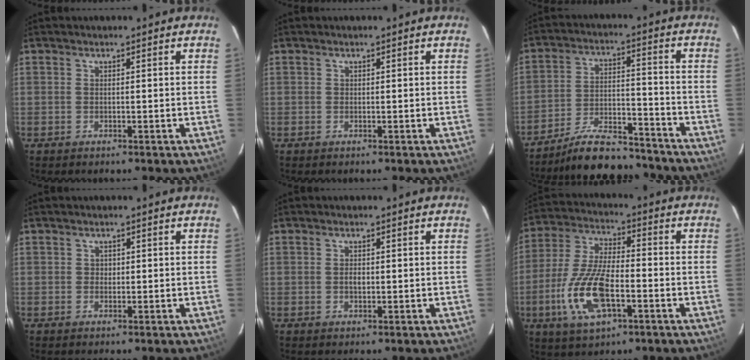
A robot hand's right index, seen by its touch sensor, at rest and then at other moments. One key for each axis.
{"total": 0.0}
{"total": 15.8, "fx": -14.2, "fy": 3.8, "fz": 5.7, "tx": -0.120, "ty": 0.007, "tz": -0.214}
{"total": 0.6, "fx": 0.0, "fy": 0.6, "fz": 0.0, "tx": 0.004, "ty": 0.001, "tz": 0.000}
{"total": 1.2, "fx": 0.0, "fy": 0.6, "fz": 1.0, "tx": -0.019, "ty": 0.002, "tz": 0.000}
{"total": 14.7, "fx": -4.9, "fy": 5.9, "fz": 12.5, "tx": -0.272, "ty": -0.007, "tz": -0.092}